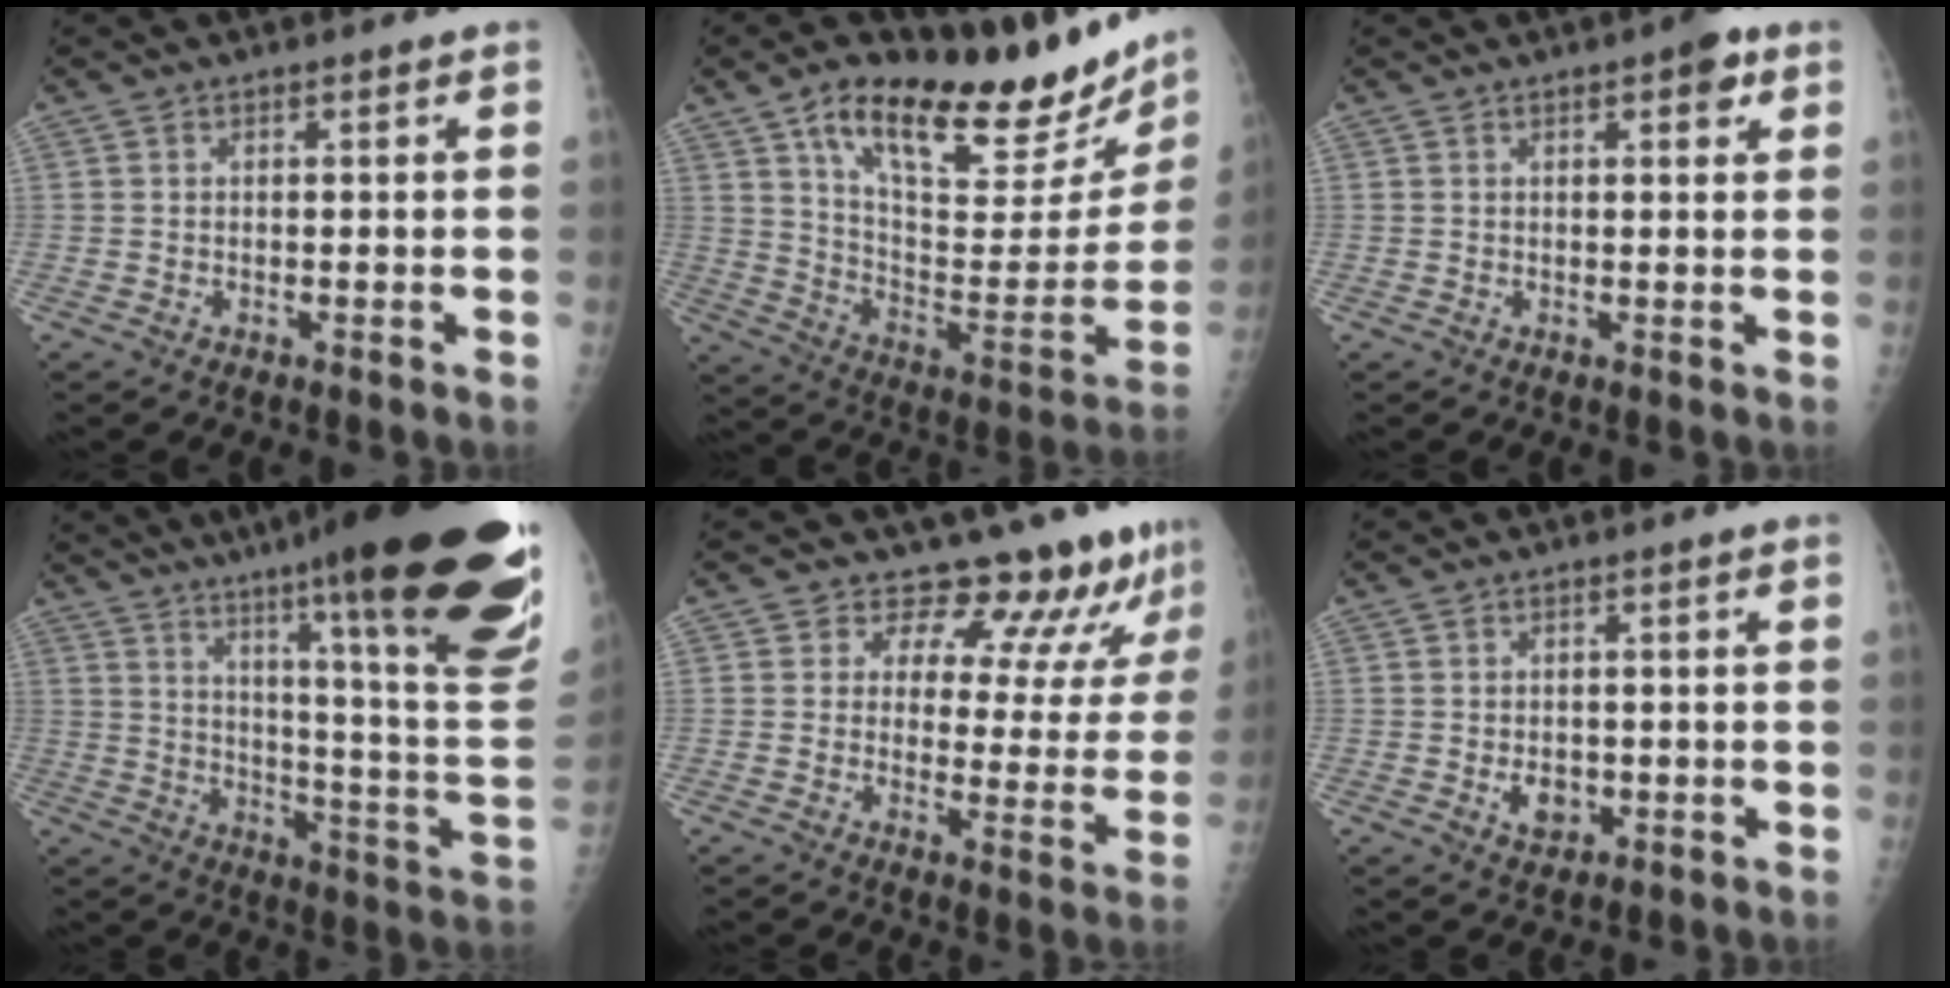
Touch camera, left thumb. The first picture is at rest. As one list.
[{"total": 28.4, "force": [19.5, 9.5, 18.3], "torque": [-0.236, -0.065, 0.303]}, {"total": 3.7, "force": [1.9, 1.4, 2.8], "torque": [-0.025, -0.004, 0.020]}, {"total": 35.0, "force": [21.9, 4.3, 27.0], "torque": [-0.277, -0.084, 0.314]}, {"total": 12.6, "force": [11.7, 3.9, 2.6], "torque": [0.007, -0.088, 0.137]}, {"total": 3.5, "force": [-0.6, 2.7, 2.1], "torque": [-0.019, 0.001, -0.001]}]